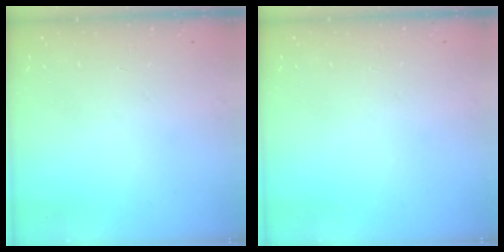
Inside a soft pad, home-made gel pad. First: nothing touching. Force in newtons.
{"total": 0.0}